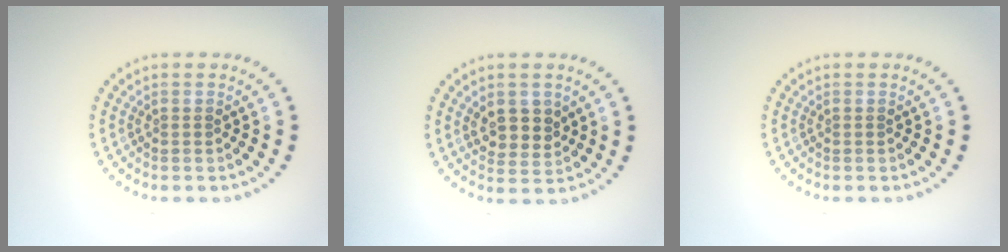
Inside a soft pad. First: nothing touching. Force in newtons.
{"total": 3.0, "press": 2.8, "slide": 0.9}
{"total": 0.0}